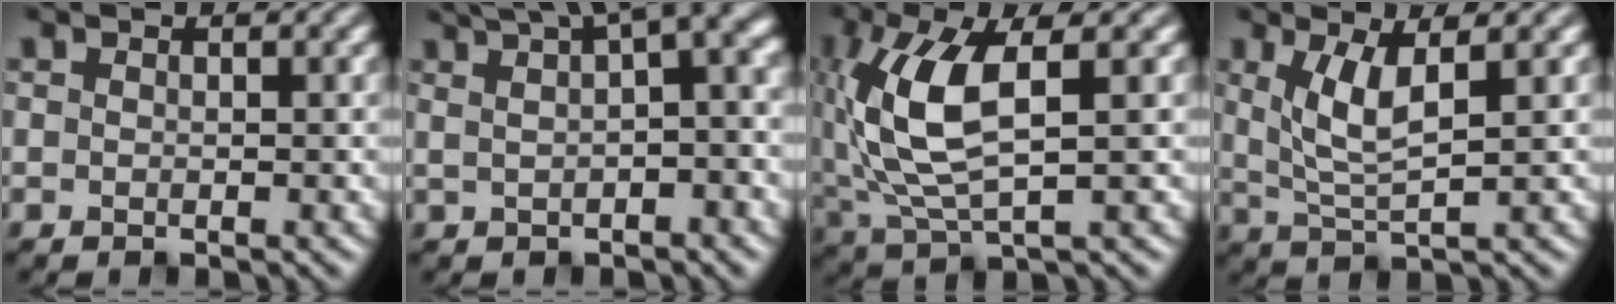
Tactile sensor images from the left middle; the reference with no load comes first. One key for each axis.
{"total": 7.2, "fx": 3.6, "fy": 2.0, "fz": 5.9, "tx": -0.081, "ty": 0.026, "tz": 0.061}
{"total": 7.6, "fx": 1.0, "fy": 3.2, "fz": 6.9, "tx": -0.163, "ty": 0.002, "tz": 0.021}
{"total": 3.5, "fx": 1.1, "fy": 0.9, "fz": 3.3, "tx": -0.073, "ty": -0.008, "tz": 0.027}